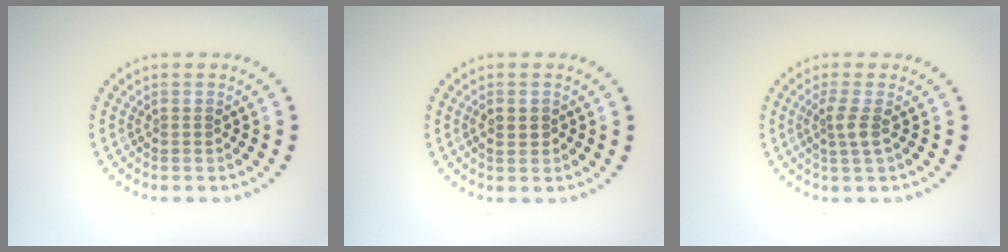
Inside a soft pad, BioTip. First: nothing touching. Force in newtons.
{"total": 1.0, "press": 0.9, "slide": 0.3}
{"total": 1.9, "press": 1.5, "slide": 1.2}